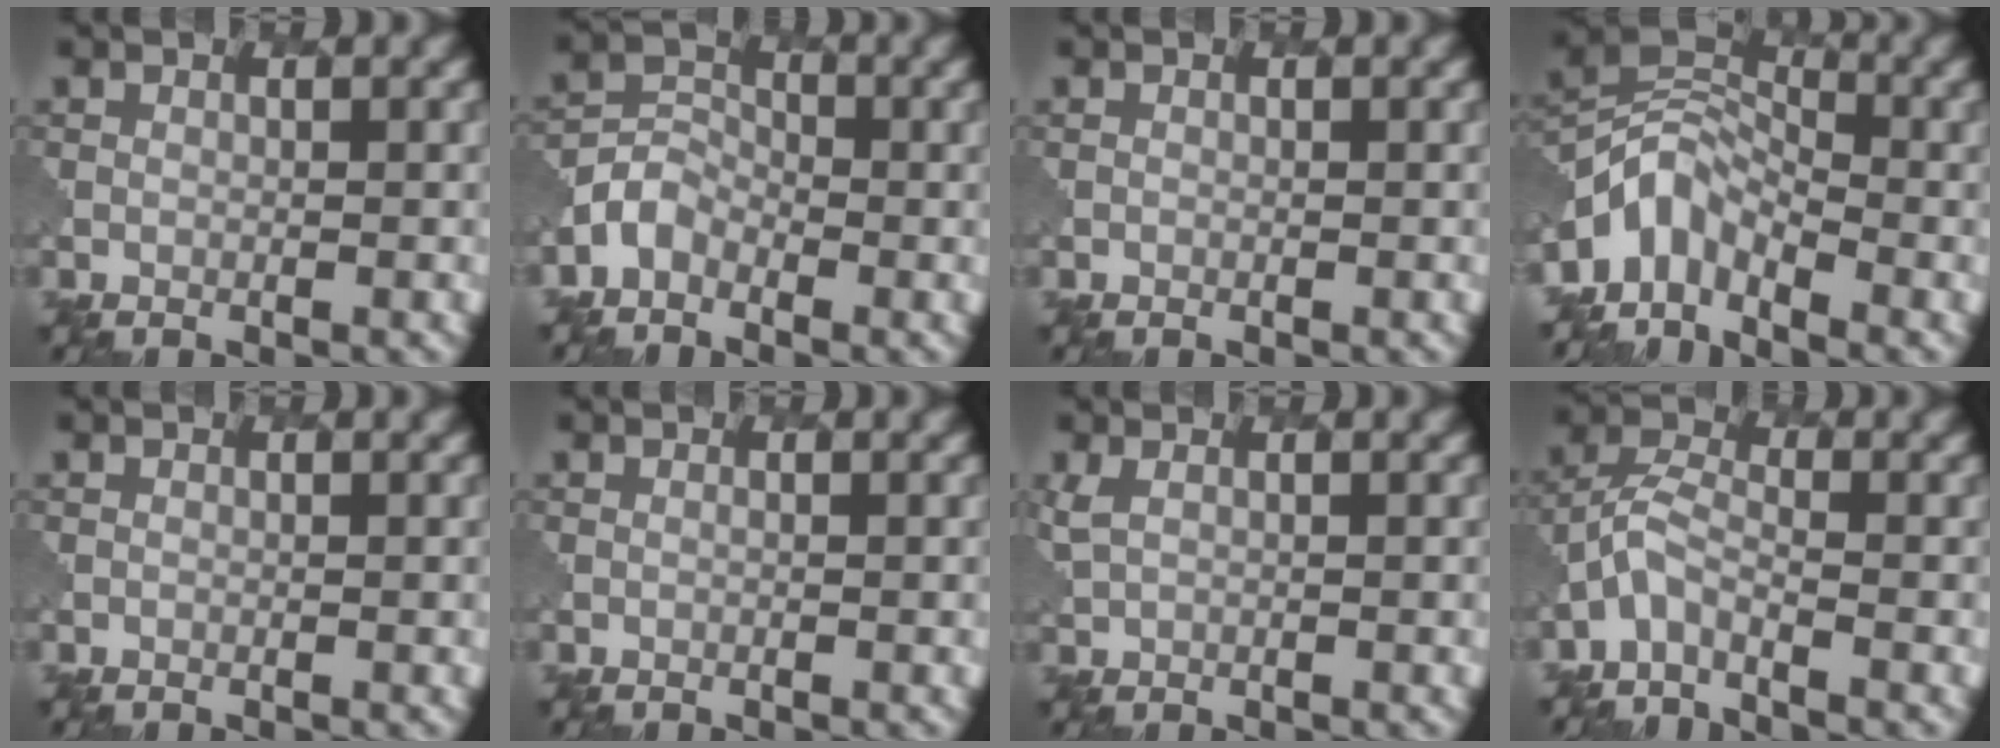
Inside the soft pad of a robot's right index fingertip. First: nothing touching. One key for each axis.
{"total": 2.3, "fx": -1.4, "fy": 1.7, "fz": 0.7, "tx": -0.017, "ty": 0.007, "tz": -0.039}
{"total": 0.0}
{"total": 4.3, "fx": -3.0, "fy": 2.4, "fz": 1.9, "tx": -0.030, "ty": 0.002, "tz": -0.072}
{"total": 0.0}
{"total": 0.0}
{"total": 1.7, "fx": 0.7, "fy": 0.8, "fz": 1.3, "tx": -0.039, "ty": -0.002, "tz": 0.013}
{"total": 2.9, "fx": -2.0, "fy": 1.0, "fz": 1.8, "tx": -0.042, "ty": 0.001, "tz": -0.051}